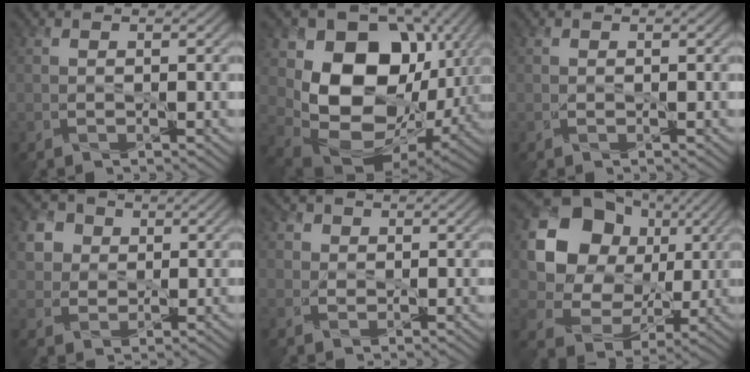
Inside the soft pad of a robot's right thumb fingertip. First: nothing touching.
{"total": 16.6, "force": [2.4, 12.4, 10.8], "torque": [-0.204, -0.031, 0.057]}
{"total": 0.0}
{"total": 5.2, "force": [1.7, 4.5, 2.0], "torque": [-0.073, 0.002, 0.028]}
{"total": 3.2, "force": [1.2, 2.8, 1.0], "torque": [-0.027, -0.002, 0.006]}
{"total": 14.1, "force": [3.7, 11.4, 7.3], "torque": [-0.167, 0.008, 0.063]}